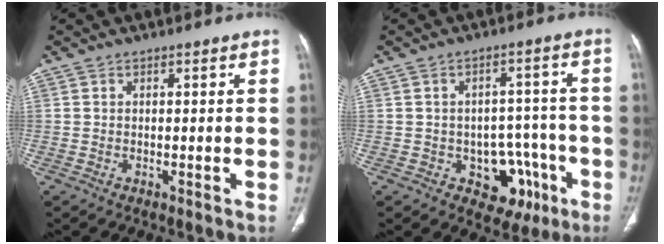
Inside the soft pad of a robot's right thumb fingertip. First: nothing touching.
{"total": 9.8, "force": [-4.2, 7.0, 5.5], "torque": [-0.027, 0.039, -0.043]}